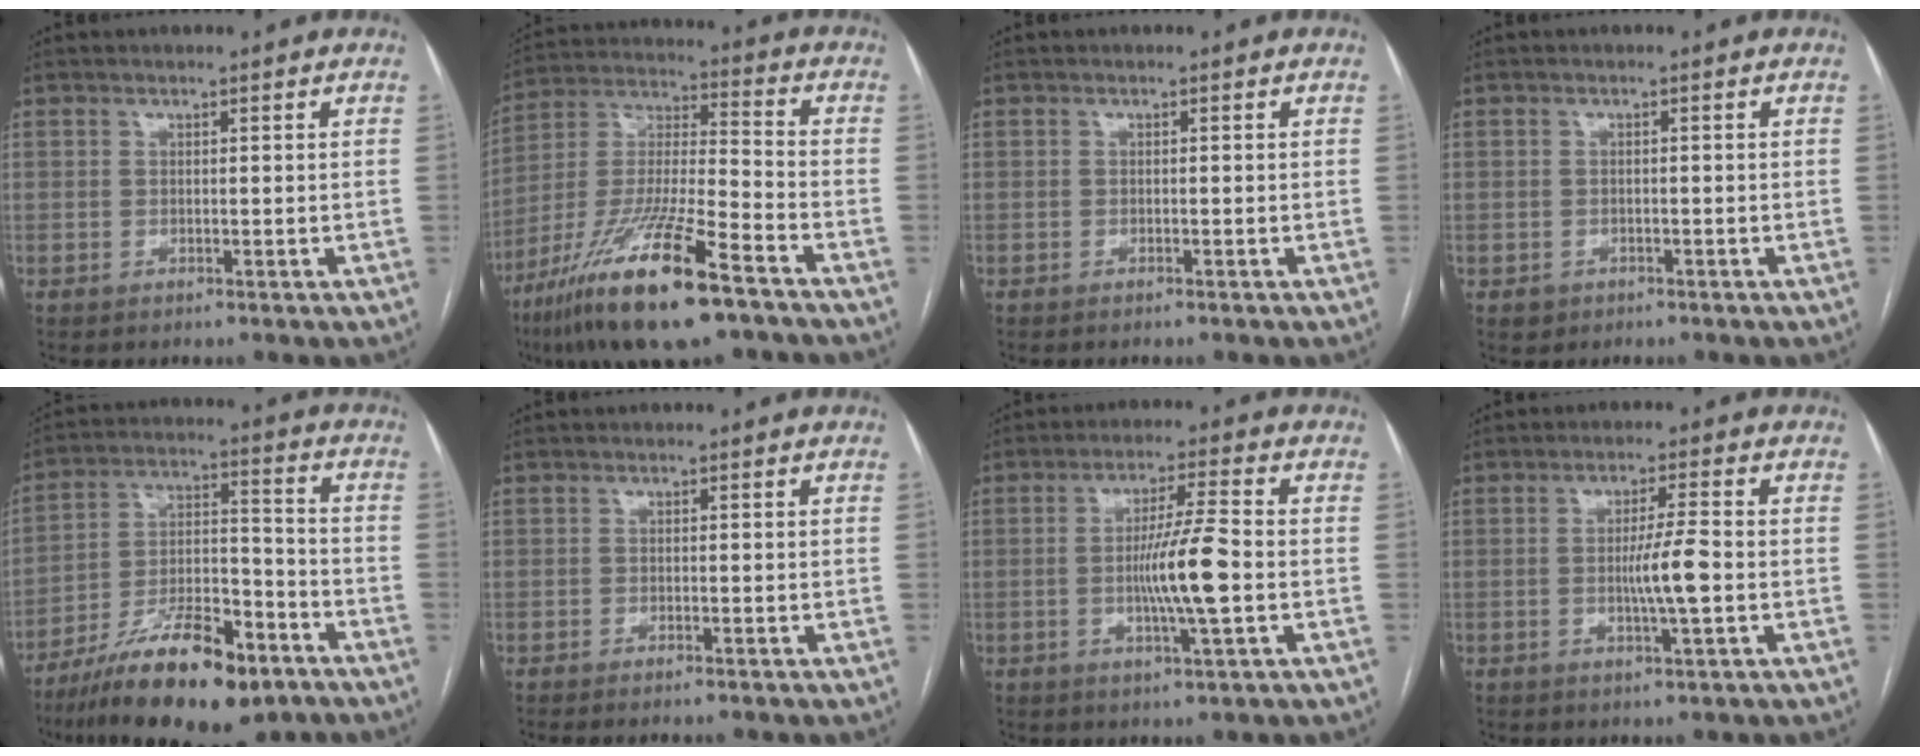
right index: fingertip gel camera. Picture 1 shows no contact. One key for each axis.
{"total": 20.5, "fx": -12.7, "fy": 2.5, "fz": 15.9, "tx": -0.324, "ty": -0.041, "tz": -0.229}
{"total": 0.6, "fx": -0.5, "fy": -0.1, "fz": 0.2, "tx": -0.009, "ty": -0.002, "tz": -0.008}
{"total": 1.9, "fx": -0.9, "fy": 1.7, "fz": 0.0, "tx": 0.000, "ty": 0.006, "tz": -0.010}
{"total": 18.3, "fx": -12.1, "fy": 5.2, "fz": 12.7, "tx": -0.220, "ty": 0.000, "tz": -0.206}
{"total": 1.6, "fx": -1.3, "fy": 0.0, "fz": 0.9, "tx": -0.014, "ty": -0.004, "tz": -0.017}
{"total": 8.8, "fx": -1.3, "fy": -0.1, "fz": 8.7, "tx": -0.159, "ty": -0.005, "tz": -0.026}
{"total": 5.5, "fx": -0.8, "fy": -0.1, "fz": 5.4, "tx": -0.097, "ty": -0.005, "tz": -0.016}